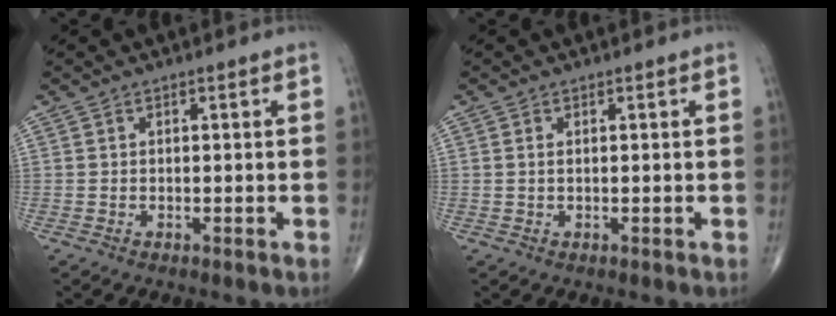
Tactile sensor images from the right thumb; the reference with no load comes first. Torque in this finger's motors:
{"motor_torque": [-0.52, -0.10, -0.13, -0.04, 0.01]}